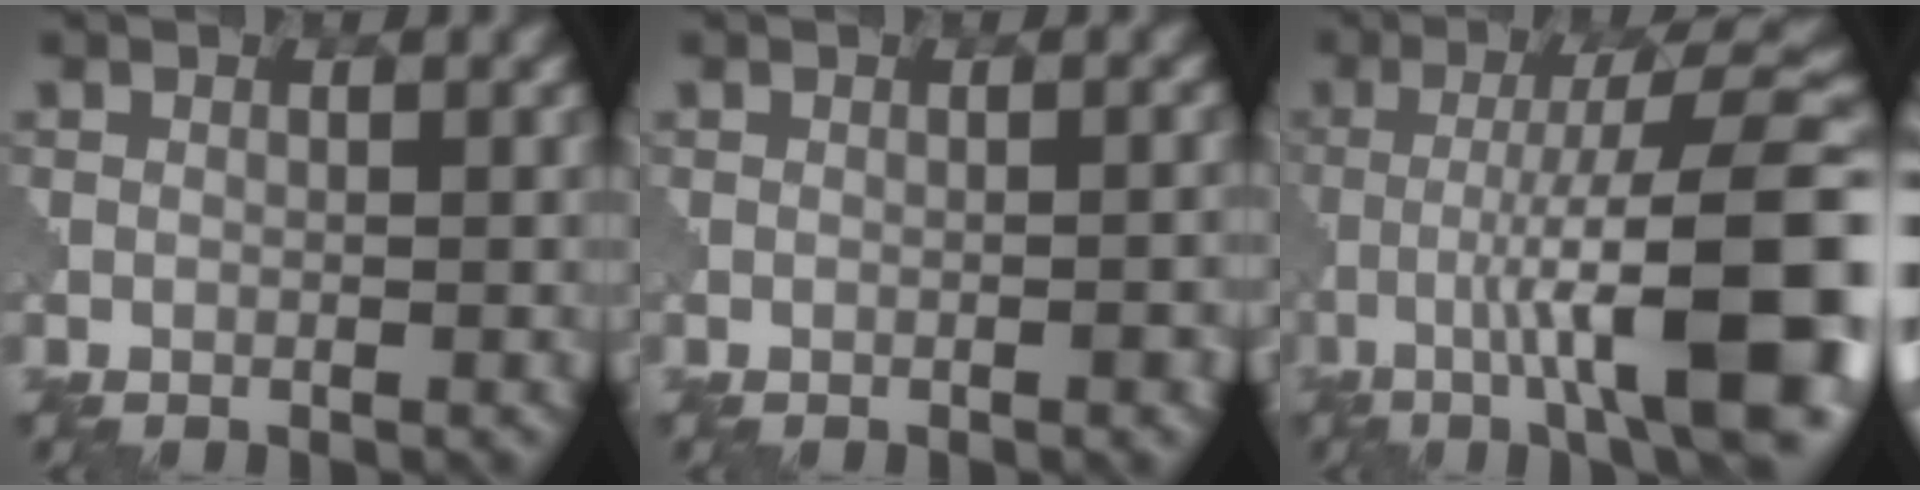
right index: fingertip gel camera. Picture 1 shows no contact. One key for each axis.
{"total": 1.2, "fx": -0.5, "fy": 0.3, "fz": 1.1, "tx": -0.013, "ty": 0.002, "tz": -0.007}
{"total": 13.6, "fx": -3.7, "fy": 2.7, "fz": 12.8, "tx": -0.181, "ty": 0.016, "tz": -0.048}